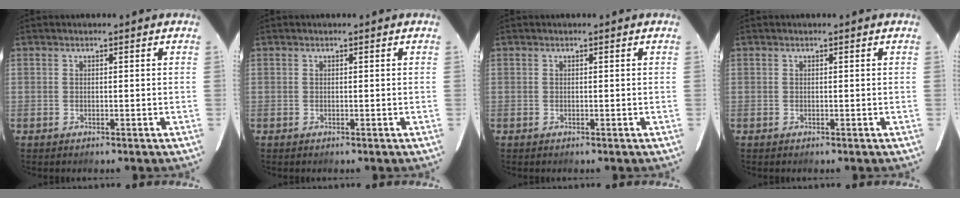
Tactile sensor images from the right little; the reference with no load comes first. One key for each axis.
{"total": 0.0}
{"total": 0.0}
{"total": 0.0}